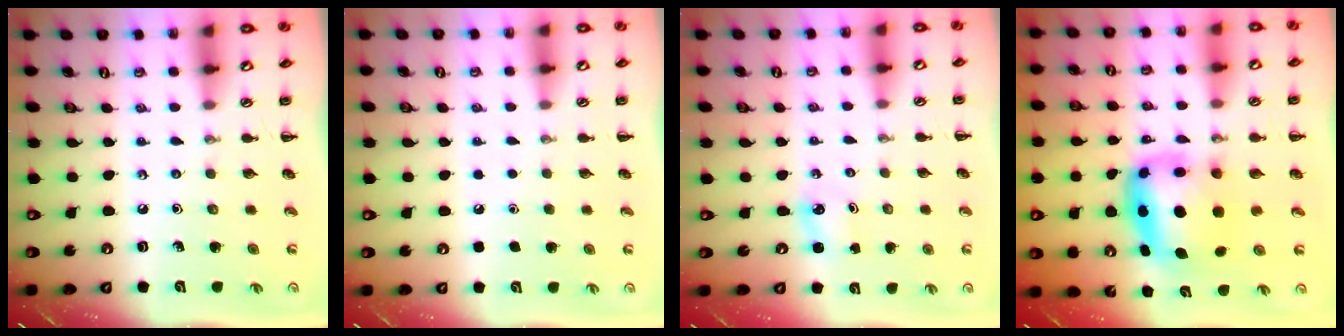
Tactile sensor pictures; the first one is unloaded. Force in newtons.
{"total": 1.7, "press": 1.7, "slide": 0.1}
{"total": 1.5, "press": 1.5, "slide": 0.3}
{"total": 7.1, "press": 6.9, "slide": 1.9}